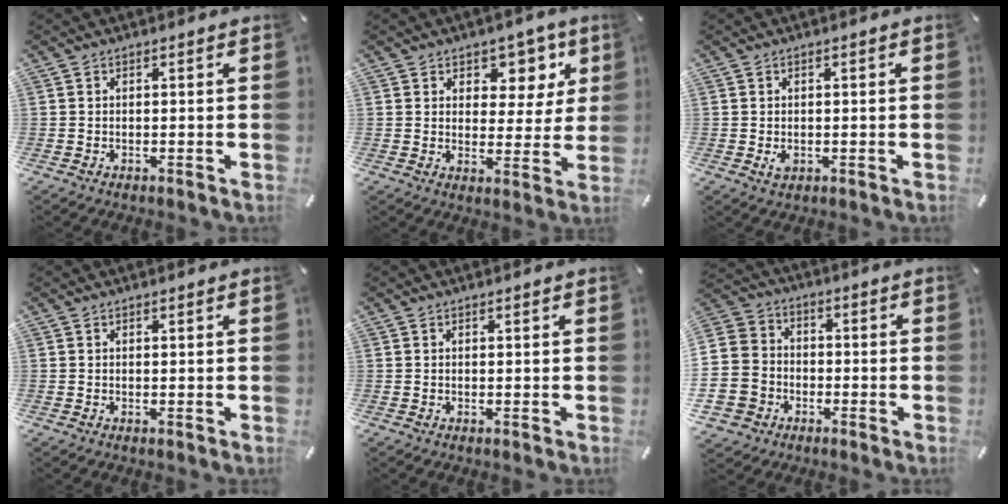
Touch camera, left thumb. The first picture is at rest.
{"total": 7.9, "force": [4.2, 6.1, 2.7], "torque": [-0.027, -0.033, 0.070]}
{"total": 1.7, "force": [-0.3, 1.3, 1.1], "torque": [-0.011, -0.001, -0.006]}
{"total": 0.0}
{"total": 0.0}
{"total": 11.4, "force": [-3.2, 10.5, 3.2], "torque": [-0.086, 0.034, -0.056]}